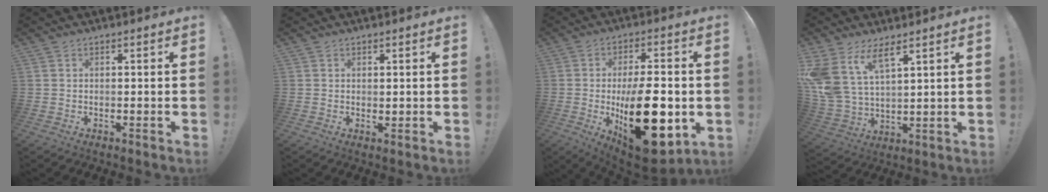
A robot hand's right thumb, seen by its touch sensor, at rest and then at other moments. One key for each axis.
{"total": 0.7, "fx": 0.6, "fy": 0.4, "fz": 0.2, "tx": -0.003, "ty": 0.000, "tz": 0.012}
{"total": 25.7, "fx": -4.2, "fy": 11.4, "fz": 22.6, "tx": -0.368, "ty": 0.009, "tz": -0.050}
{"total": 12.2, "fx": 8.1, "fy": 5.8, "fz": 7.1, "tx": -0.163, "ty": -0.046, "tz": 0.155}